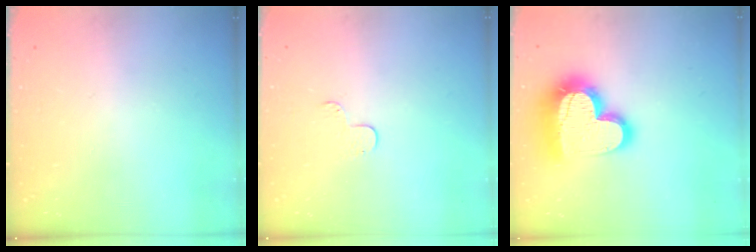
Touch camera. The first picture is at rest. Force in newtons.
{"total": 4.1, "press": 4.1, "slide": 0.4}
{"total": 21.1, "press": 21.1, "slide": 1.5}